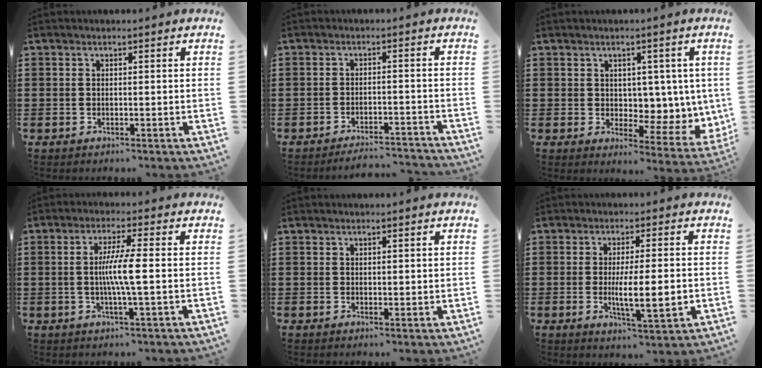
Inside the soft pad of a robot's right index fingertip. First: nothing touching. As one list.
[{"total": 3.2, "force": [-3.1, 0.2, 0.4], "torque": [-0.011, 0.001, -0.065]}, {"total": 4.9, "force": [2.7, 3.5, 2.0], "torque": [-0.039, -0.021, 0.047]}, {"total": 5.9, "force": [-0.3, -0.1, 5.9], "torque": [-0.112, -0.010, -0.012]}, {"total": 0.8, "force": [0.5, 0.5, 0.4], "torque": [-0.008, 0.004, 0.009]}, {"total": 6.8, "force": [-0.8, 1.5, 6.6], "torque": [-0.120, -0.006, -0.015]}]